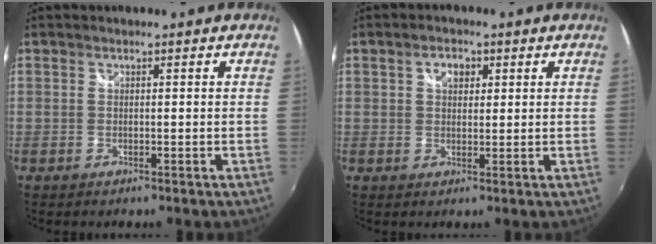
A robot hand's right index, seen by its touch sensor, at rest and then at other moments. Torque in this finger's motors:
{"motor_torque": [0.02, 0.00, 0.05, 0.03]}